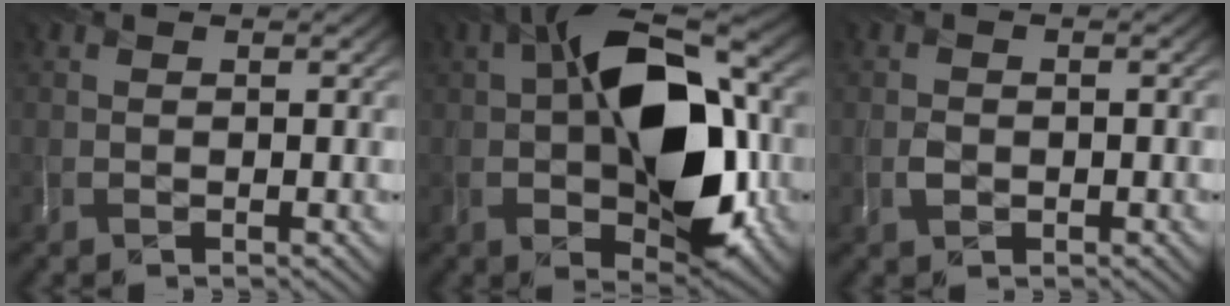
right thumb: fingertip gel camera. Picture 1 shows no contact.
{"total": 15.1, "force": [-1.1, 8.2, 12.6], "torque": [-0.192, 0.008, -0.019]}
{"total": 0.7, "force": [-0.2, 0.6, 0.2], "torque": [-0.002, 0.006, -0.002]}